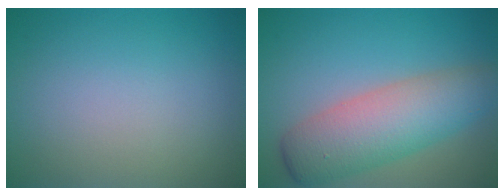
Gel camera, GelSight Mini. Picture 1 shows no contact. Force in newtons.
{"total": 7.2, "press": 7.2, "slide": 0.2}